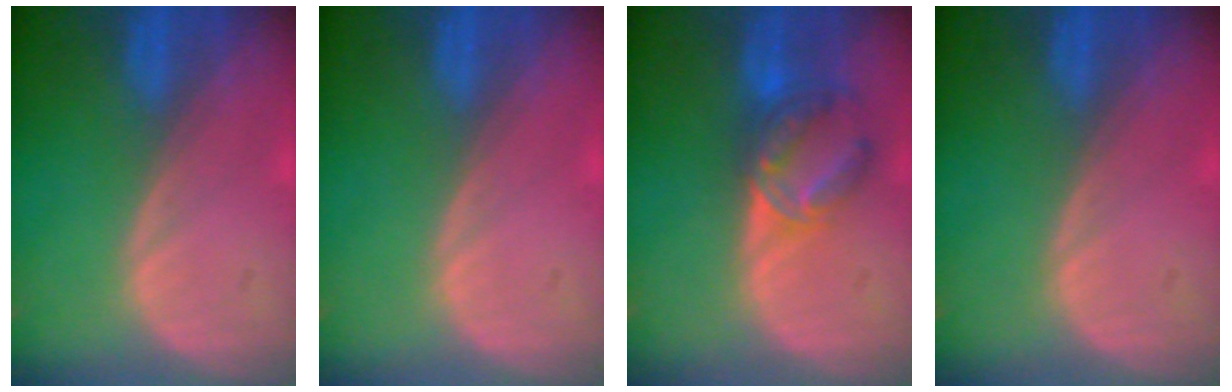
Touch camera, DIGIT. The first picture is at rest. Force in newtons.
{"total": 0.0}
{"total": 7.3, "press": 6.0, "slide": 4.1}
{"total": 0.0}